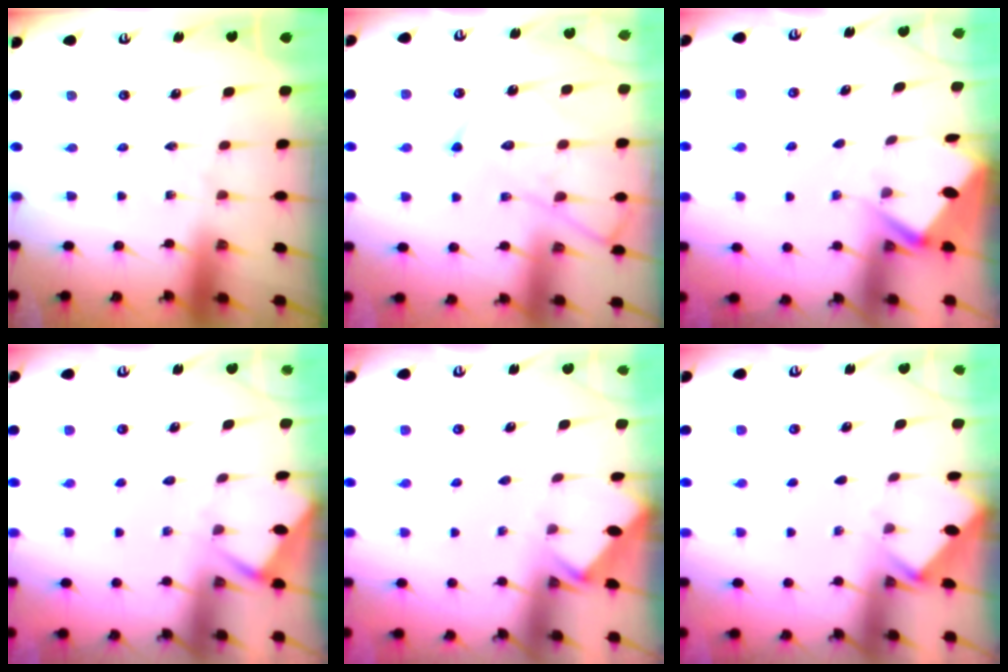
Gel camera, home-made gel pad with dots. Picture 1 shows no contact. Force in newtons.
{"total": 12.7, "press": 12.7, "slide": 1.2}
{"total": 3.0, "press": 2.9, "slide": 0.4}
{"total": 4.4, "press": 4.4, "slide": 0.4}
{"total": 2.5, "press": 2.4, "slide": 0.4}
{"total": 2.5, "press": 2.4, "slide": 0.4}